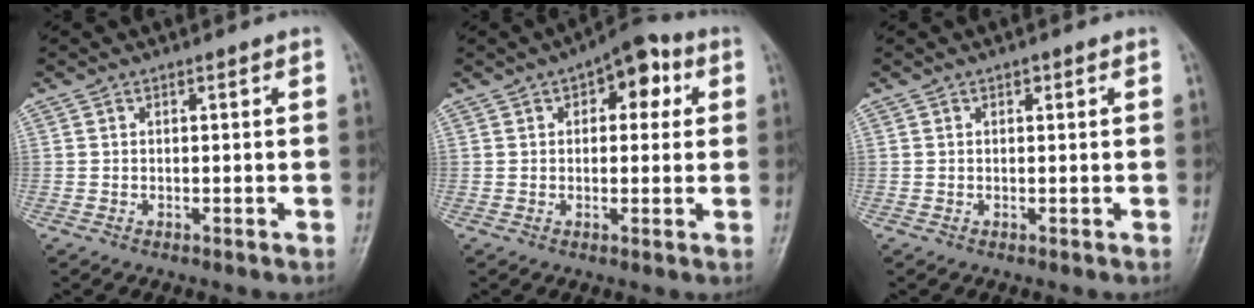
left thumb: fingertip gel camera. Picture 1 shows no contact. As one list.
[{"total": 8.8, "force": [3.2, 4.8, 6.6], "torque": [-0.048, 0.009, 0.032]}, {"total": 0.7, "force": [0.4, 0.4, 0.4], "torque": [-0.002, -0.001, 0.004]}]